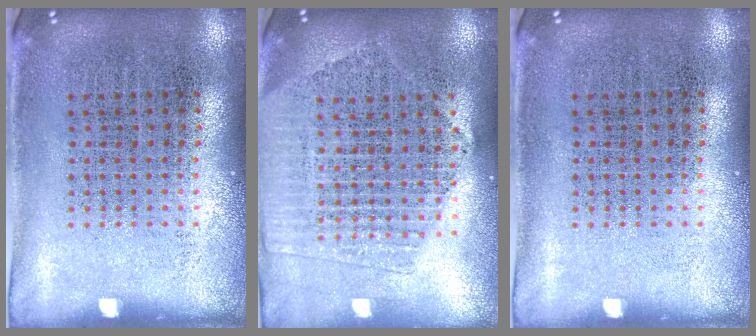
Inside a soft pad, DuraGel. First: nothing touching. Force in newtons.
{"total": 2.0, "press": 1.8, "slide": 0.9}
{"total": 0.0}